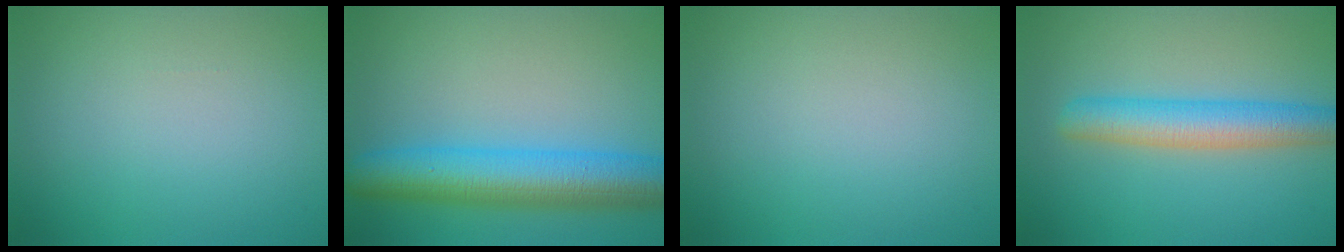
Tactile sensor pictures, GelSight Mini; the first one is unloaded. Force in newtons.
{"total": 8.7, "press": 8.7, "slide": 0.3}
{"total": 0.0}
{"total": 5.4, "press": 5.4, "slide": 0.2}